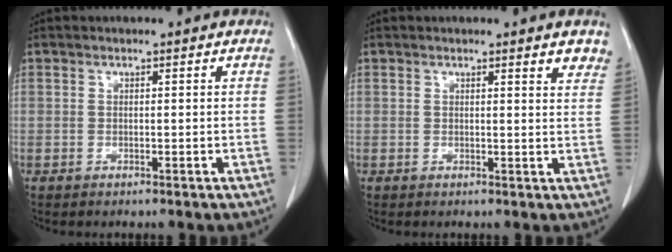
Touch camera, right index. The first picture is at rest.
{"total": 3.0, "force": [2.6, 0.5, 1.6], "torque": [-0.015, -0.011, 0.017]}